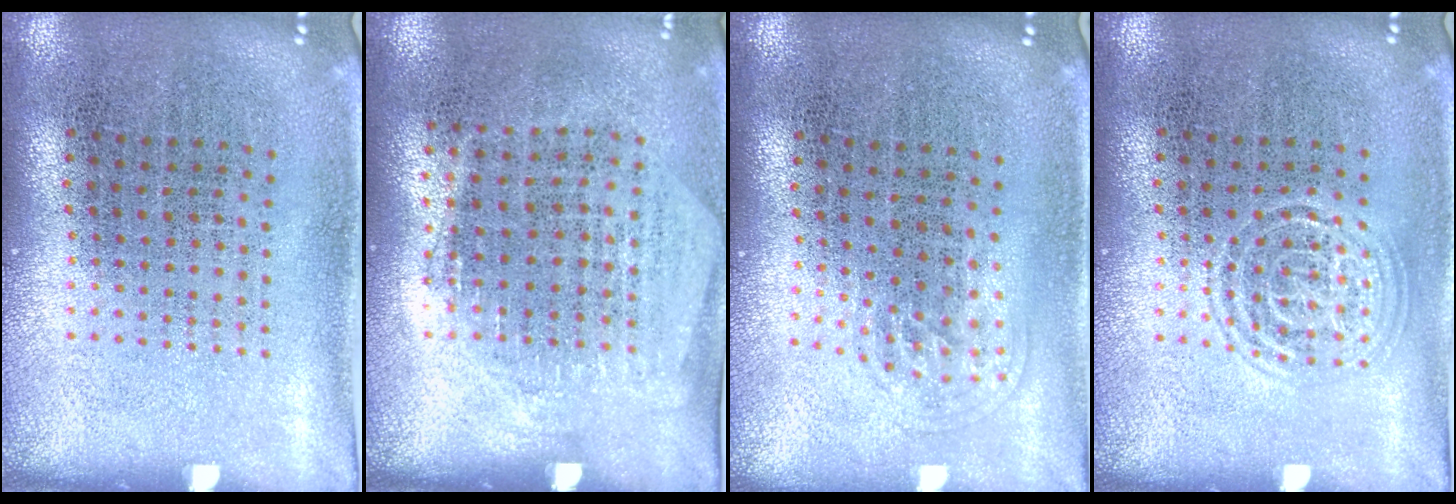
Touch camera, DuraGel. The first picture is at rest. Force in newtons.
{"total": 1.3, "press": 1.1, "slide": 0.6}
{"total": 1.0, "press": 0.7, "slide": 0.8}
{"total": 1.3, "press": 1.3, "slide": 0.1}